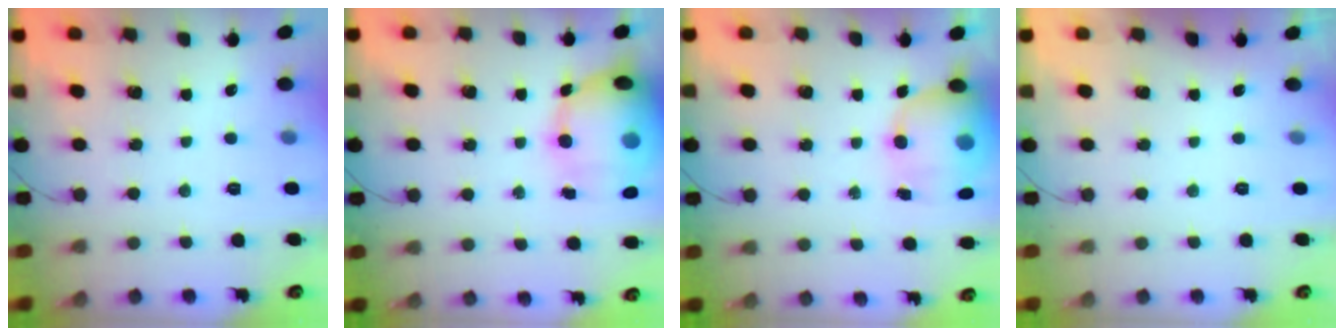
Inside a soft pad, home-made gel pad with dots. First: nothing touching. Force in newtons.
{"total": 19.5, "press": 18.6, "slide": 5.9}
{"total": 13.1, "press": 12.7, "slide": 3.2}
{"total": 0.0}